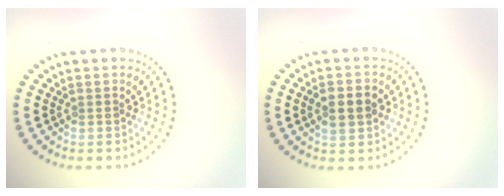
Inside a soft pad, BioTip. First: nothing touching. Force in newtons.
{"total": 3.2, "press": 3.2, "slide": 0.2}